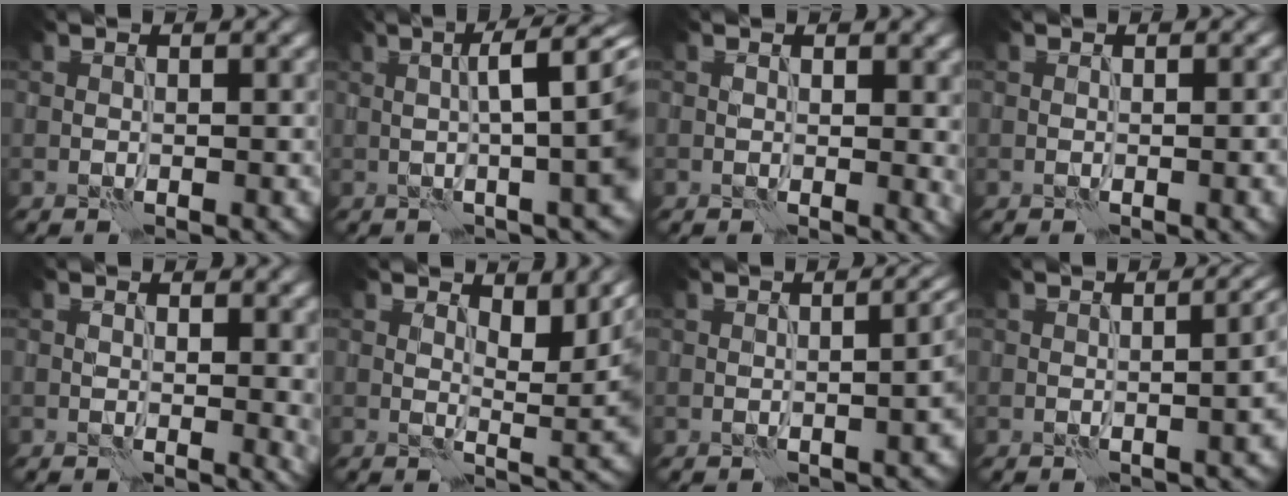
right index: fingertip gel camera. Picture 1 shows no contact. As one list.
[{"total": 9.1, "force": [1.4, 2.5, 8.6], "torque": [-0.086, 0.021, 0.013]}, {"total": 2.2, "force": [0.4, 1.2, 1.8], "torque": [-0.022, -0.003, 0.007]}, {"total": 2.0, "force": [-0.2, 0.5, 1.9], "torque": [-0.025, -0.001, -0.002]}, {"total": 2.9, "force": [0.4, 1.4, 2.5], "torque": [-0.030, -0.004, 0.008]}, {"total": 5.2, "force": [2.0, 1.4, 4.6], "torque": [-0.063, -0.002, 0.032]}, {"total": 4.9, "force": [-0.3, 2.2, 4.4], "torque": [-0.023, 0.008, 0.002]}, {"total": 5.6, "force": [-0.3, 2.6, 4.9], "torque": [-0.019, 0.016, -0.001]}]